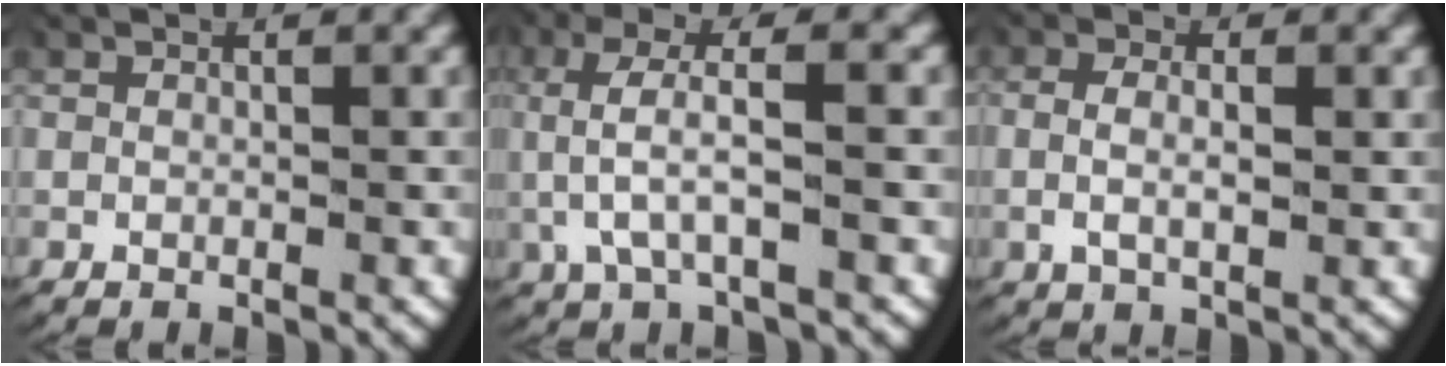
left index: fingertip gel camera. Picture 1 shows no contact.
{"total": 5.0, "force": [0.8, 2.1, 4.5], "torque": [-0.106, 0.005, 0.014]}
{"total": 2.7, "force": [0.0, 1.3, 2.4], "torque": [-0.058, -0.010, 0.006]}